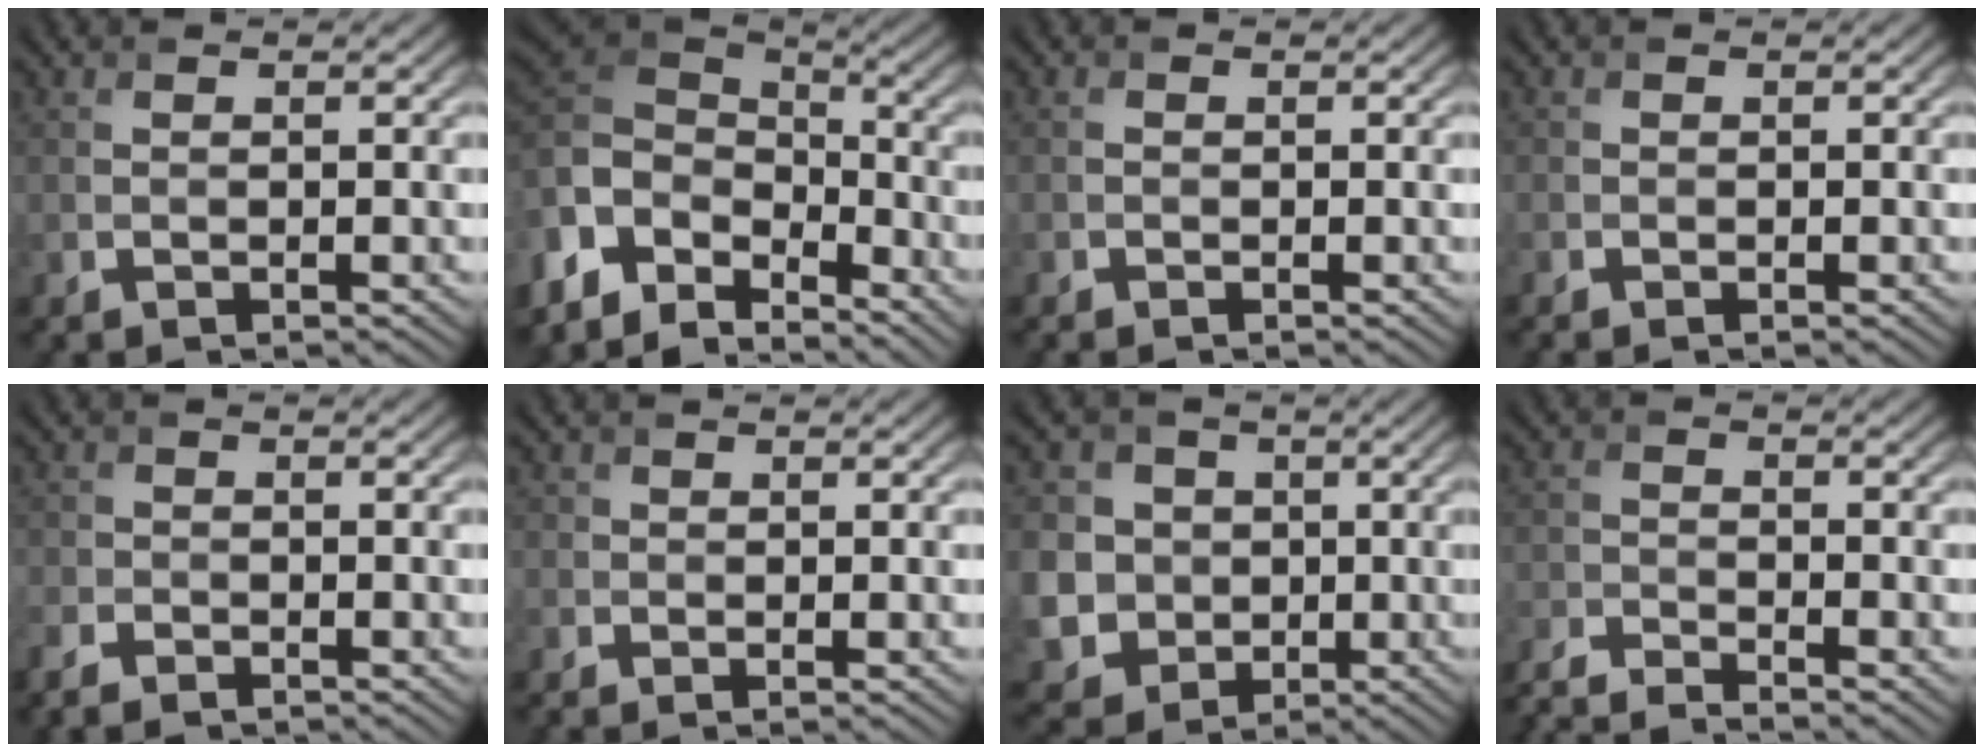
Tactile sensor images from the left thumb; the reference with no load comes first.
{"total": 10.3, "force": [-2.5, 7.4, 6.7], "torque": [-0.188, -0.005, -0.047]}
{"total": 0.6, "force": [-0.6, 0.1, 0.2], "torque": [-0.005, -0.002, -0.014]}
{"total": 1.1, "force": [-1.0, 0.2, 0.2], "torque": [-0.005, -0.006, -0.023]}
{"total": 2.9, "force": [-2.3, 1.3, 1.3], "torque": [-0.032, -0.005, -0.048]}
{"total": 1.5, "force": [-1.0, 1.0, 0.3], "torque": [-0.008, -0.002, -0.019]}
{"total": 11.6, "force": [-0.2, 10.9, 4.0], "torque": [-0.169, -0.017, -0.009]}
{"total": 5.5, "force": [-5.1, 0.5, 2.0], "torque": [-0.045, -0.010, -0.106]}